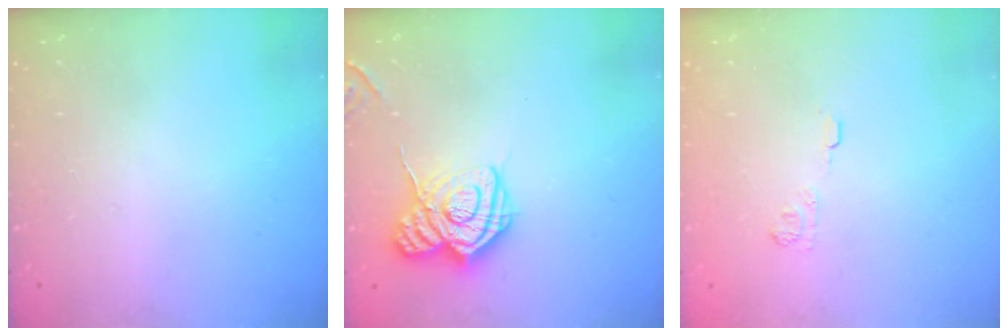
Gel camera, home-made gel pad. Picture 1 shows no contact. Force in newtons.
{"total": 14.2, "press": 14.1, "slide": 1.0}
{"total": 5.5, "press": 5.4, "slide": 1.3}